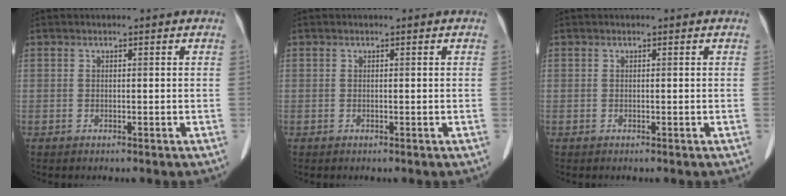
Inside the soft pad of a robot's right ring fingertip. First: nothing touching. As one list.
[{"total": 0.0}, {"total": 0.0}]